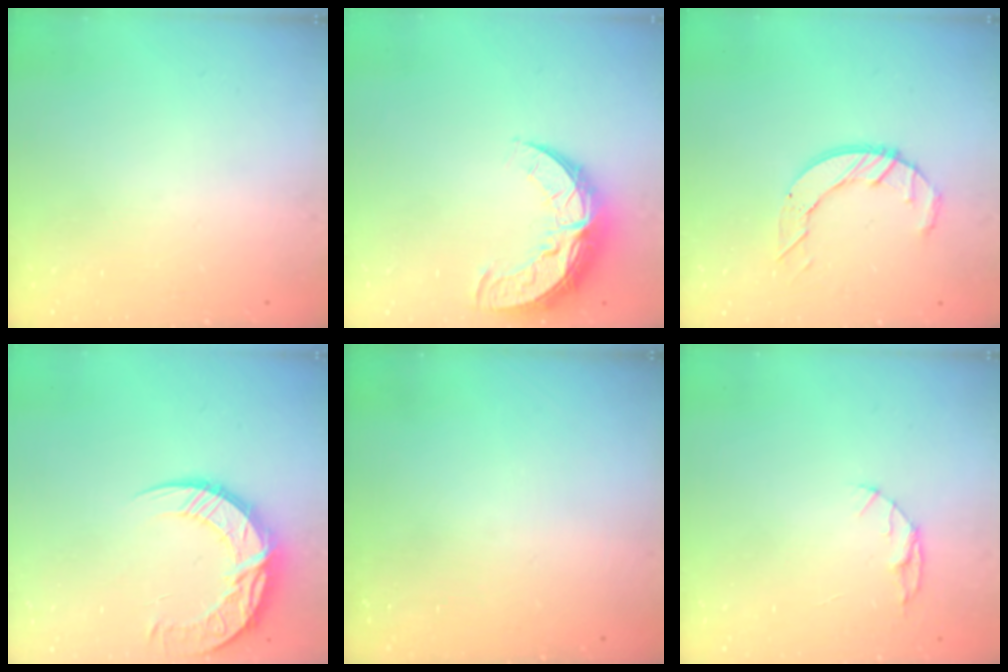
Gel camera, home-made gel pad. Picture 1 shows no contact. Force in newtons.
{"total": 10.3, "press": 10.3, "slide": 0.7}
{"total": 8.6, "press": 8.5, "slide": 0.8}
{"total": 14.1, "press": 14.0, "slide": 1.0}
{"total": 0.0}
{"total": 4.9, "press": 4.8, "slide": 0.6}